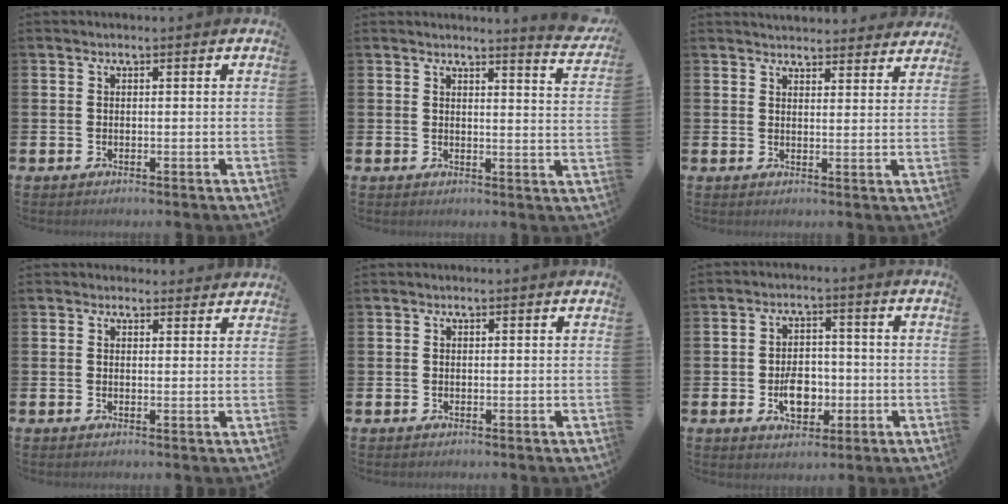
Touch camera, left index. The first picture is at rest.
{"total": 3.4, "force": [3.4, -0.3, 0.6], "torque": [-0.002, -0.031, 0.054]}
{"total": 3.9, "force": [3.8, 0.6, 0.0], "torque": [0.001, -0.023, 0.069]}
{"total": 1.5, "force": [1.4, 0.5, 0.0], "torque": [0.005, -0.003, 0.025]}
{"total": 0.0}
{"total": 5.4, "force": [-1.4, 3.6, 3.8], "torque": [-0.061, 0.007, -0.026]}